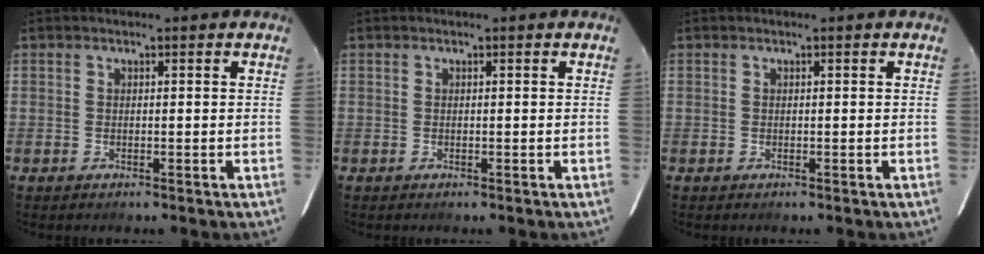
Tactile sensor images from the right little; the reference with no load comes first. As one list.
[{"total": 0.0}, {"total": 0.0}]